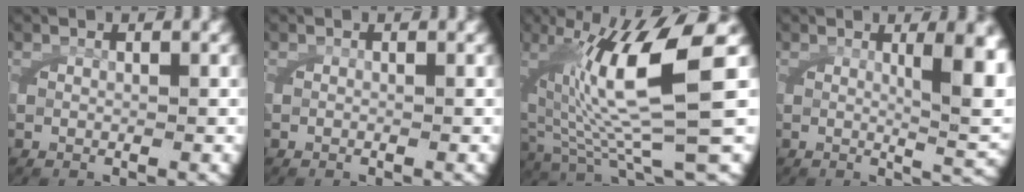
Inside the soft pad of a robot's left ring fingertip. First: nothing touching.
{"total": 0.0}
{"total": 12.0, "force": [1.1, 4.4, 11.1], "torque": [-0.194, -0.003, 0.026]}
{"total": 5.9, "force": [1.1, 1.4, 5.6], "torque": [-0.072, -0.008, 0.023]}